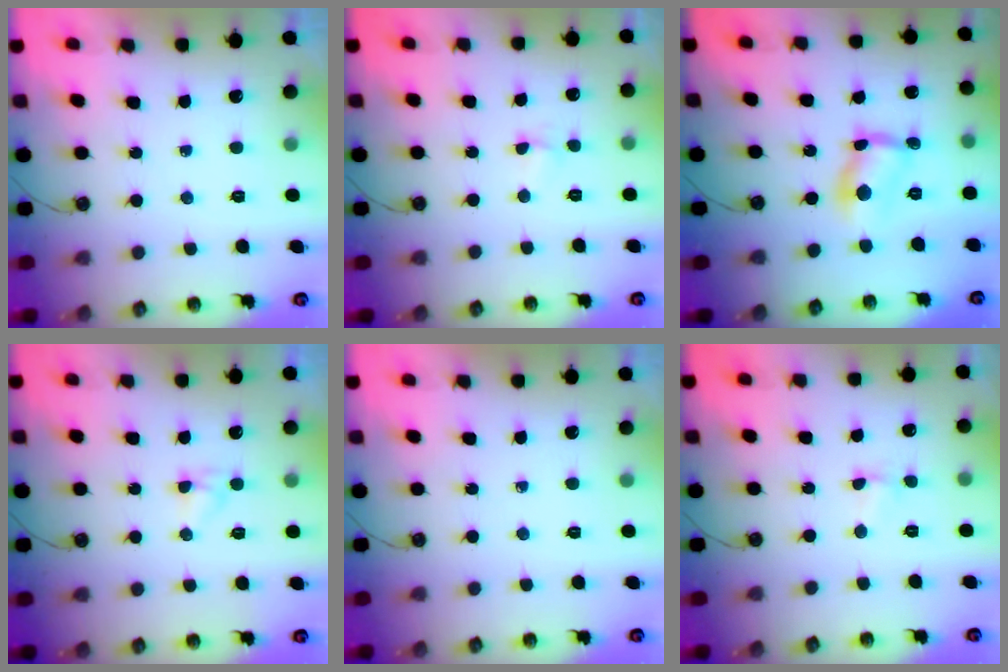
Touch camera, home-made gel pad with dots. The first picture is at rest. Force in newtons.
{"total": 2.7, "press": 2.0, "slide": 1.8}
{"total": 6.2, "press": 6.2, "slide": 0.3}
{"total": 2.5, "press": 2.5, "slide": 0.3}
{"total": 0.0}
{"total": 2.8, "press": 1.1, "slide": 2.5}